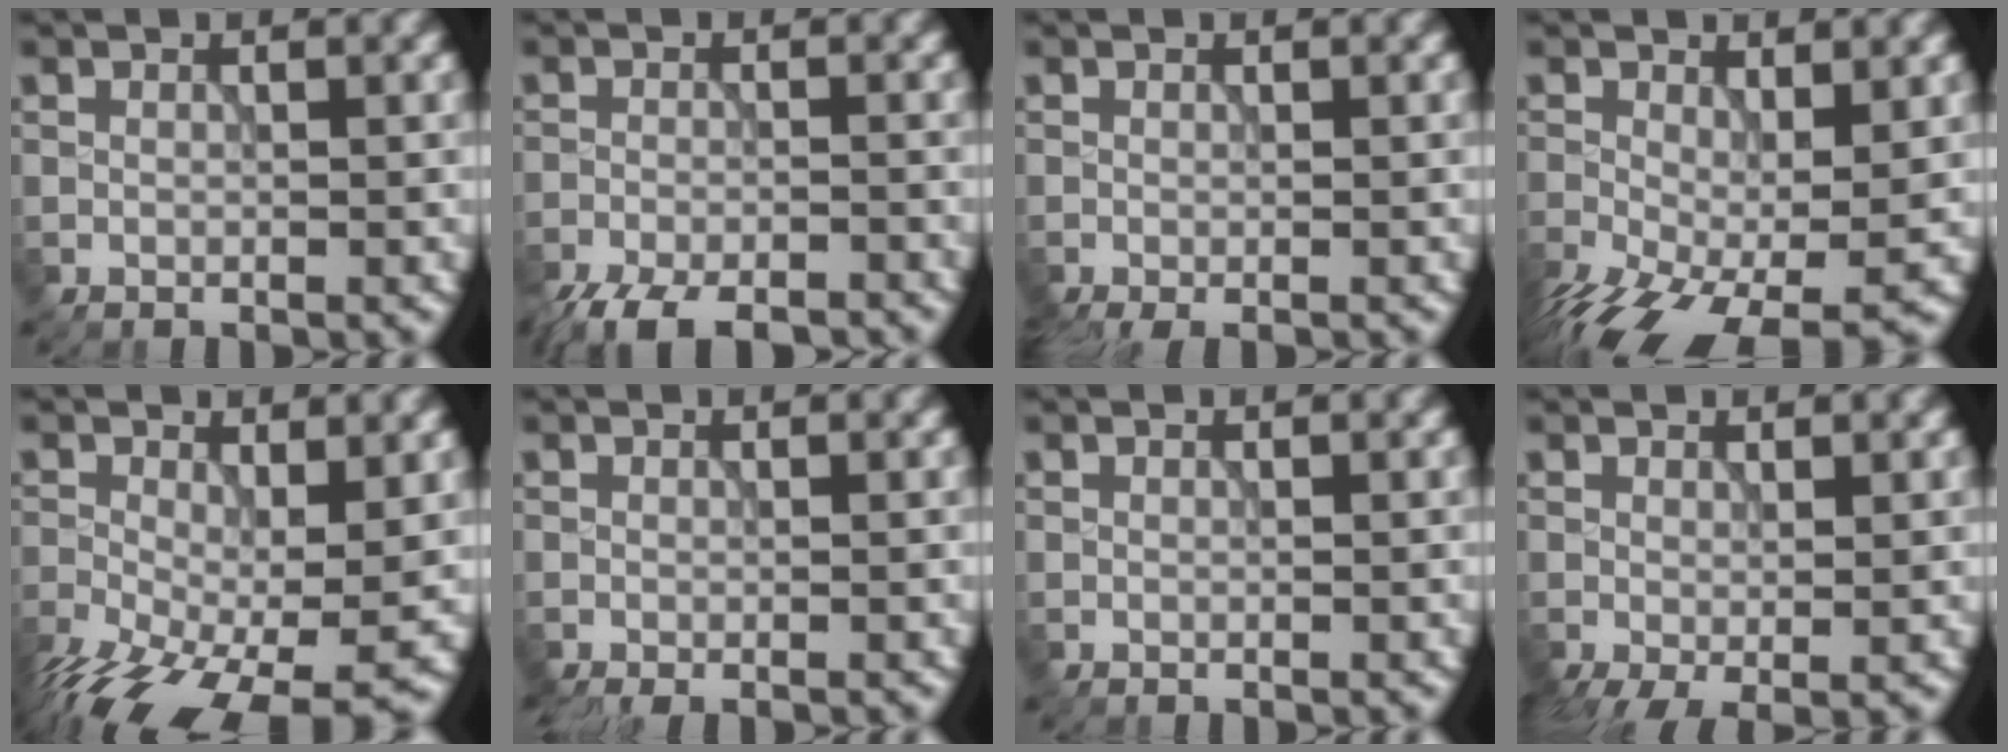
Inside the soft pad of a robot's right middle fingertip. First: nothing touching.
{"total": 7.9, "force": [-6.8, 1.9, 3.5], "torque": [-0.063, -0.031, -0.108]}
{"total": 2.4, "force": [-1.7, 0.4, 1.6], "torque": [-0.026, -0.010, -0.032]}
{"total": 11.3, "force": [-4.8, 5.1, 8.9], "torque": [-0.183, -0.050, -0.070]}
{"total": 12.6, "force": [-5.2, 5.6, 9.9], "torque": [-0.196, -0.046, -0.078]}
{"total": 1.7, "force": [-1.3, 0.2, 1.0], "torque": [-0.016, -0.009, -0.024]}
{"total": 0.0}
{"total": 2.0, "force": [-0.5, 0.7, 1.8], "torque": [-0.038, -0.010, -0.009]}